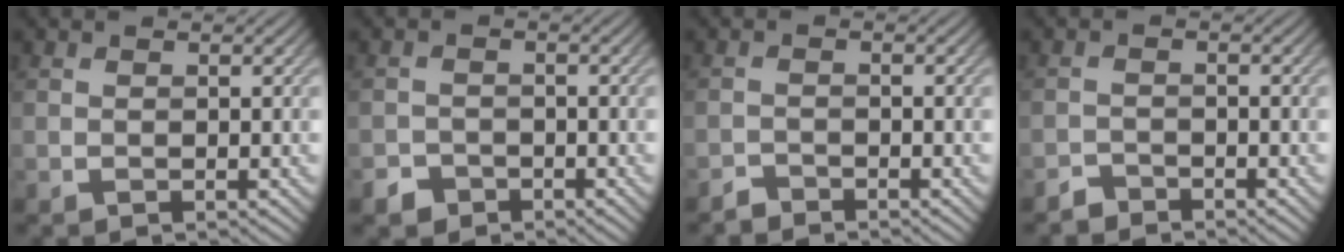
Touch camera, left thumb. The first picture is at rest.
{"total": 2.1, "force": [-1.6, 1.3, 0.5], "torque": [-0.006, 0.001, -0.035]}
{"total": 1.5, "force": [-1.5, 0.1, 0.1], "torque": [0.000, 0.003, -0.035]}
{"total": 1.8, "force": [-1.7, 0.4, 0.1], "torque": [0.001, 0.005, -0.039]}